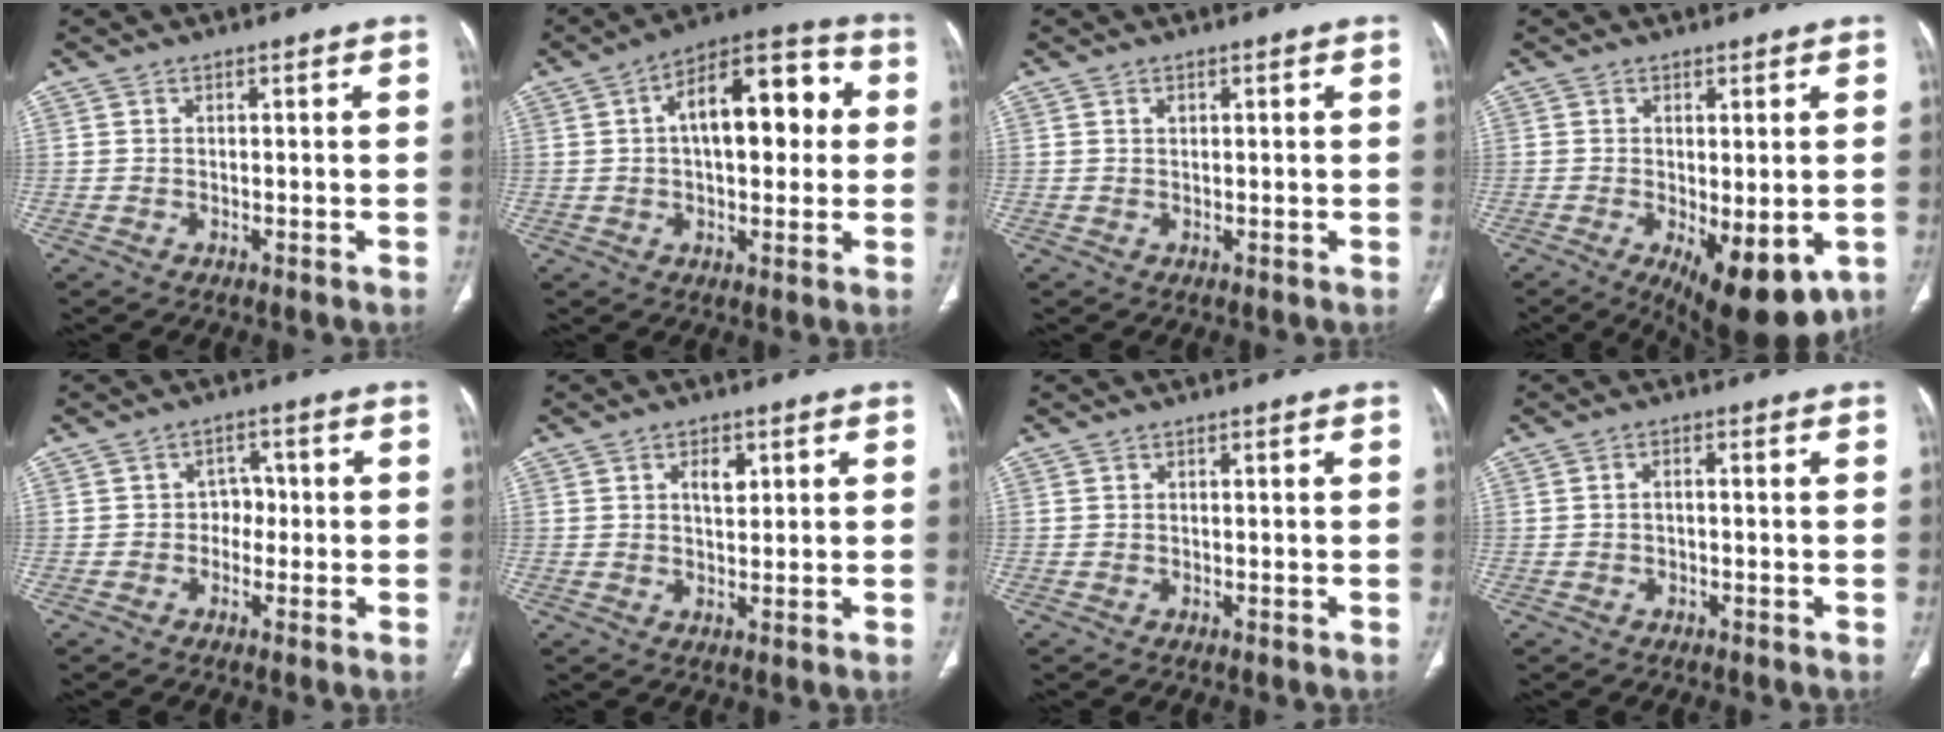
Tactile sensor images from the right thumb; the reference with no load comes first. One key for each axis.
{"total": 16.1, "fx": 2.7, "fy": 8.1, "fz": 13.6, "tx": -0.176, "ty": 0.034, "tz": 0.035}
{"total": 0.8, "fx": 0.4, "fy": 0.5, "fz": 0.5, "tx": -0.005, "ty": 0.001, "tz": 0.006}
{"total": 12.1, "fx": -4.2, "fy": 5.1, "fz": 10.2, "tx": -0.135, "ty": -0.016, "tz": -0.048}
{"total": 3.2, "fx": -0.5, "fy": 2.7, "fz": 1.7, "tx": 0.005, "ty": 0.012, "tz": -0.018}
{"total": 3.4, "fx": 1.3, "fy": 2.0, "fz": 2.5, "tx": -0.030, "ty": -0.006, "tz": 0.021}
{"total": 0.0}
{"total": 1.1, "fx": -0.2, "fy": 0.6, "fz": 1.0, "tx": -0.016, "ty": 0.005, "tz": -0.006}